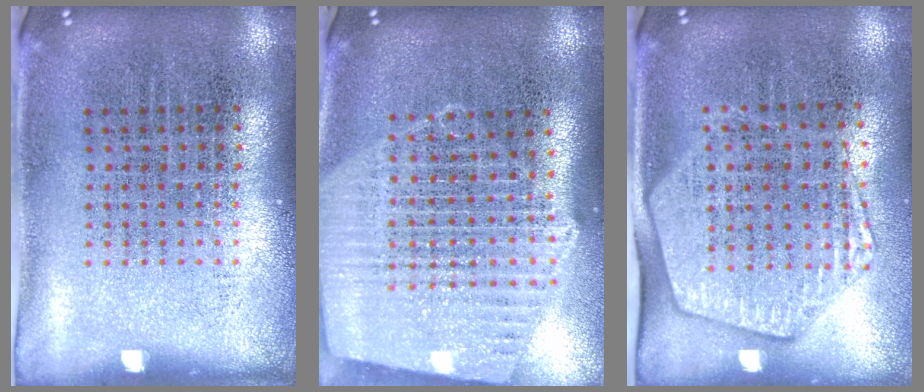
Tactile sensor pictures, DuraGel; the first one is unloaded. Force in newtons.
{"total": 2.2, "press": 2.0, "slide": 1.0}
{"total": 1.9, "press": 1.7, "slide": 0.9}